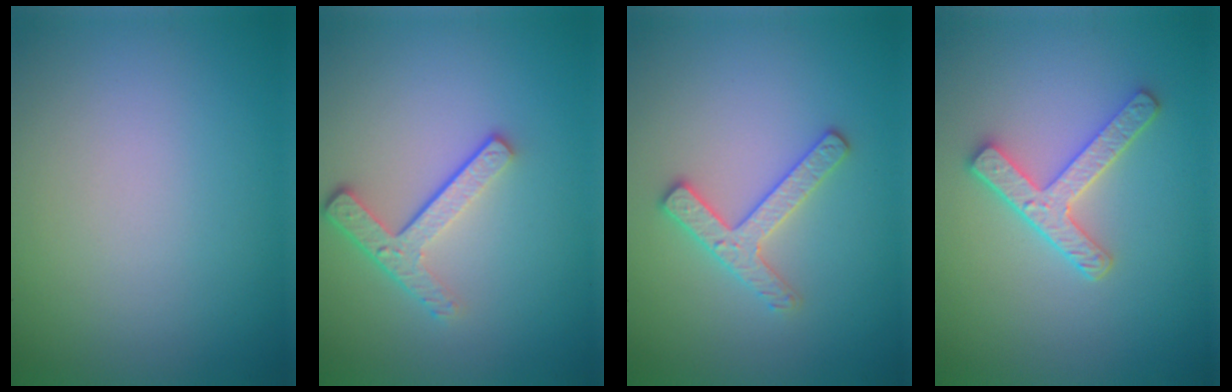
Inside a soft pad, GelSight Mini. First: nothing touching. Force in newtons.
{"total": 3.6, "press": 2.7, "slide": 2.5}
{"total": 2.5, "press": 2.5, "slide": 0.4}
{"total": 3.4, "press": 3.0, "slide": 1.6}